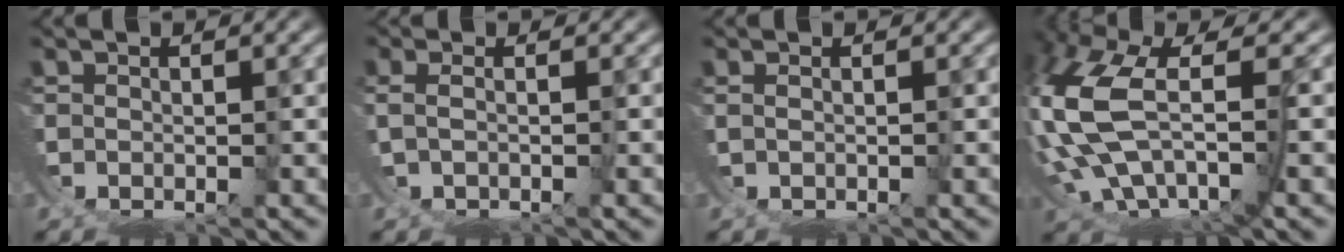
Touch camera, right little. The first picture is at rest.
{"total": 1.9, "force": [0.4, -1.5, 1.1], "torque": [-0.016, 0.006, 0.009]}
{"total": 2.1, "force": [0.5, -2.0, 0.2], "torque": [0.008, 0.005, 0.013]}
{"total": 7.1, "force": [0.4, 3.3, 6.2], "torque": [-0.161, -0.018, 0.023]}